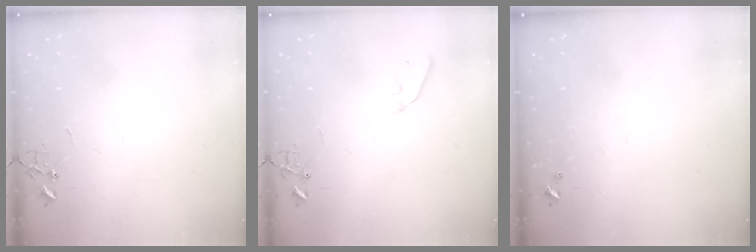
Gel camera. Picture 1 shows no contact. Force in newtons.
{"total": 4.0, "press": 4.0, "slide": 0.5}
{"total": 0.0}